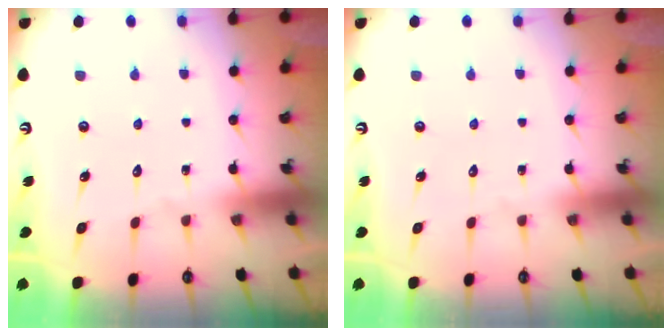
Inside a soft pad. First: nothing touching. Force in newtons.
{"total": 0.0}